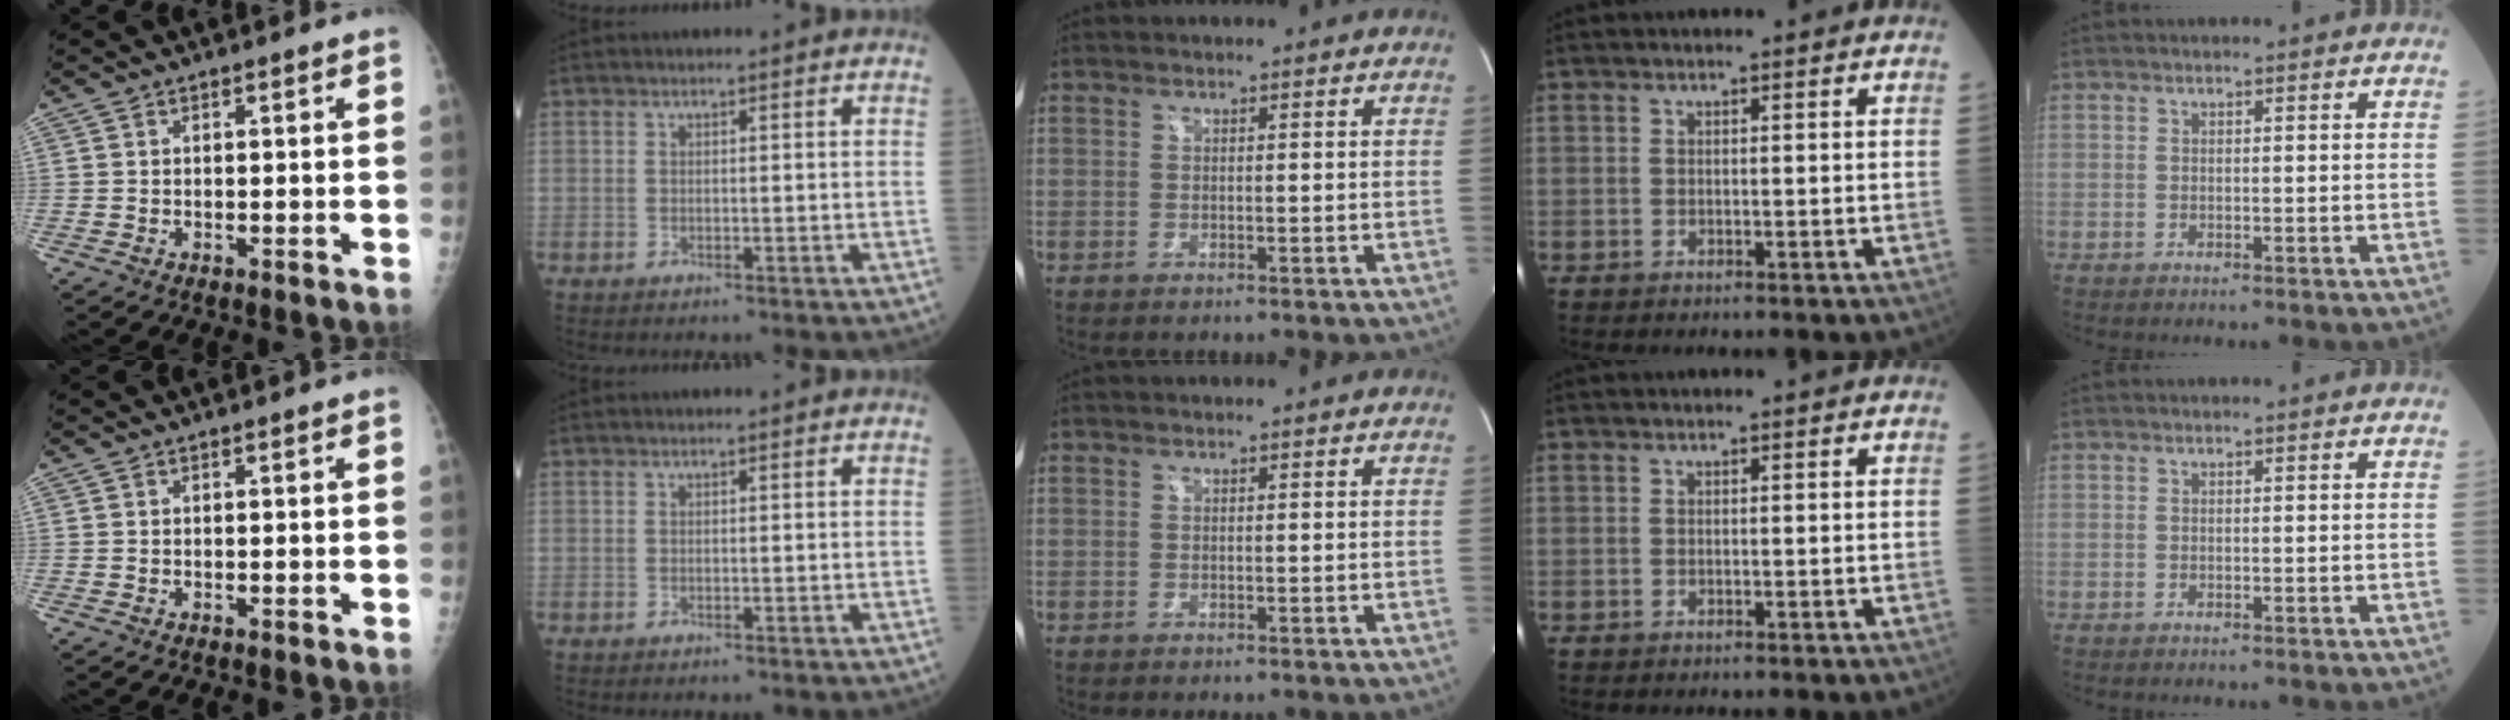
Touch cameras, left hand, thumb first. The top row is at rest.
{}